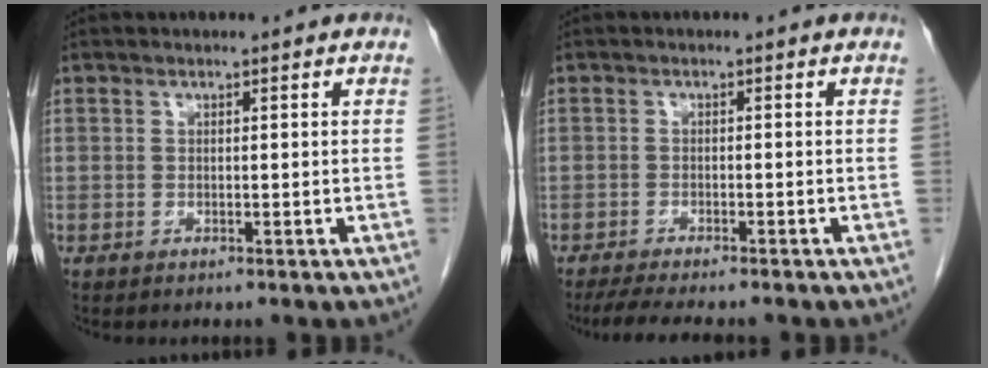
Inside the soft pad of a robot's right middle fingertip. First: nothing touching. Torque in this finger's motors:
{"motor_torque": [0.21, -0.19, 0.03, 0.01]}